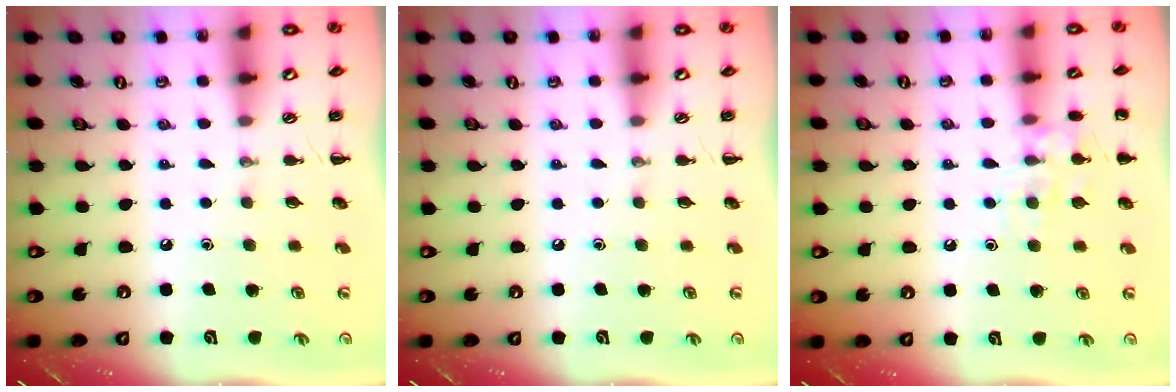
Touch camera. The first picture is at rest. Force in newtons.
{"total": 0.0}
{"total": 9.5, "press": 9.5, "slide": 0.6}